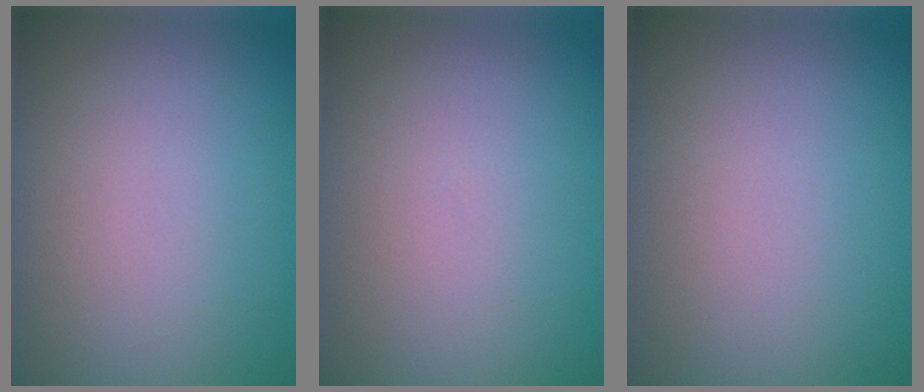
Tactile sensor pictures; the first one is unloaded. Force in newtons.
{"total": 0.0}
{"total": 0.0}